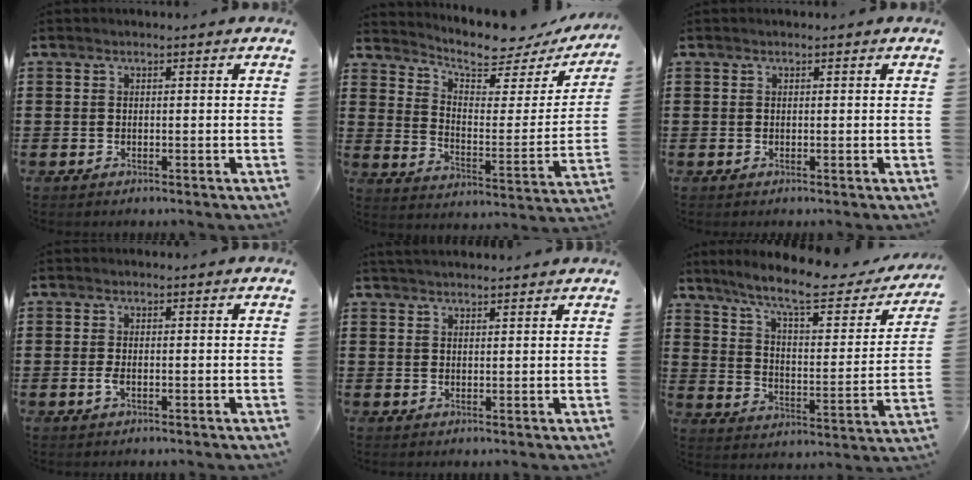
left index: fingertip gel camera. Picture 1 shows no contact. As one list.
[{"total": 6.1, "force": [5.4, 1.5, 2.3], "torque": [-0.060, -0.044, 0.088]}, {"total": 0.0}, {"total": 1.2, "force": [-0.4, 0.3, 1.1], "torque": [-0.029, -0.005, -0.009]}, {"total": 2.0, "force": [1.9, 0.1, 0.3], "torque": [-0.010, 0.002, 0.038]}, {"total": 10.1, "force": [8.1, 1.2, 5.9], "torque": [-0.128, -0.048, 0.131]}]